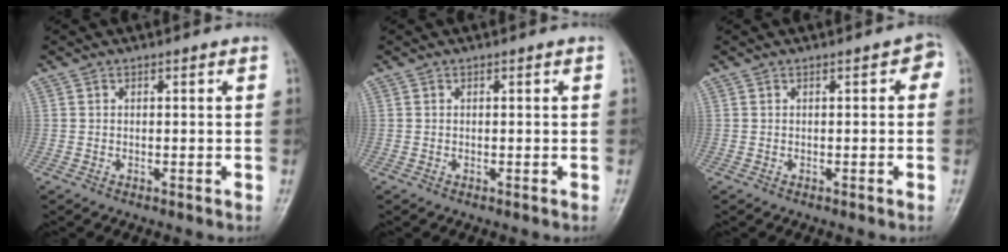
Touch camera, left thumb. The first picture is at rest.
{"total": 0.0}
{"total": 2.0, "force": [0.1, 1.2, 1.6], "torque": [-0.003, 0.005, -0.007]}